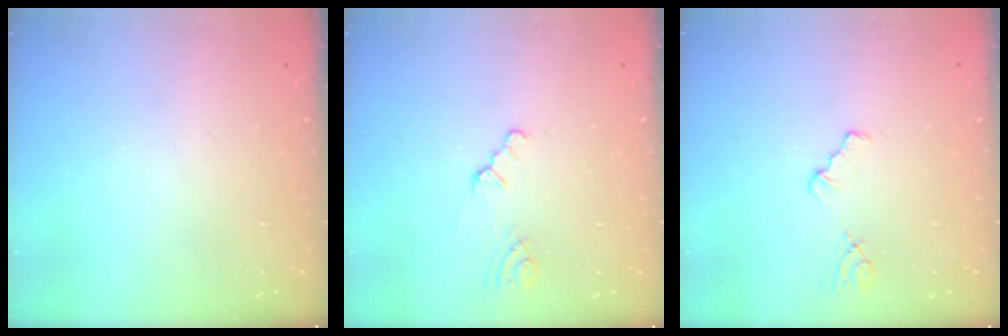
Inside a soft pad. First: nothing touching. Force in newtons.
{"total": 1.0, "press": 1.0, "slide": 0.2}
{"total": 1.7, "press": 1.6, "slide": 0.3}